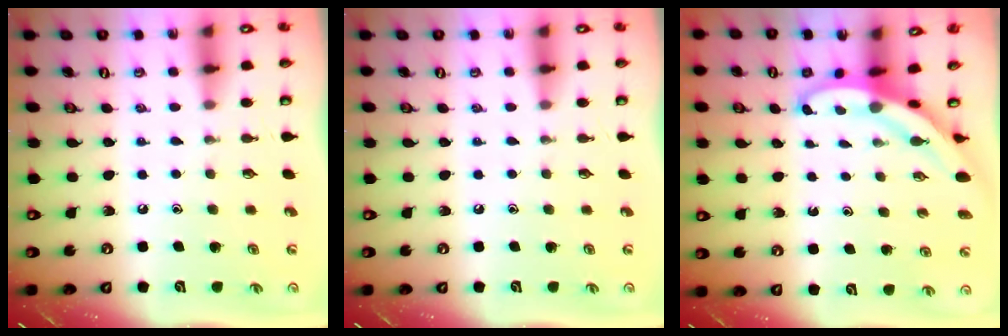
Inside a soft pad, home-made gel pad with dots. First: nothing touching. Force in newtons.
{"total": 0.0}
{"total": 3.9, "press": 3.9, "slide": 0.2}